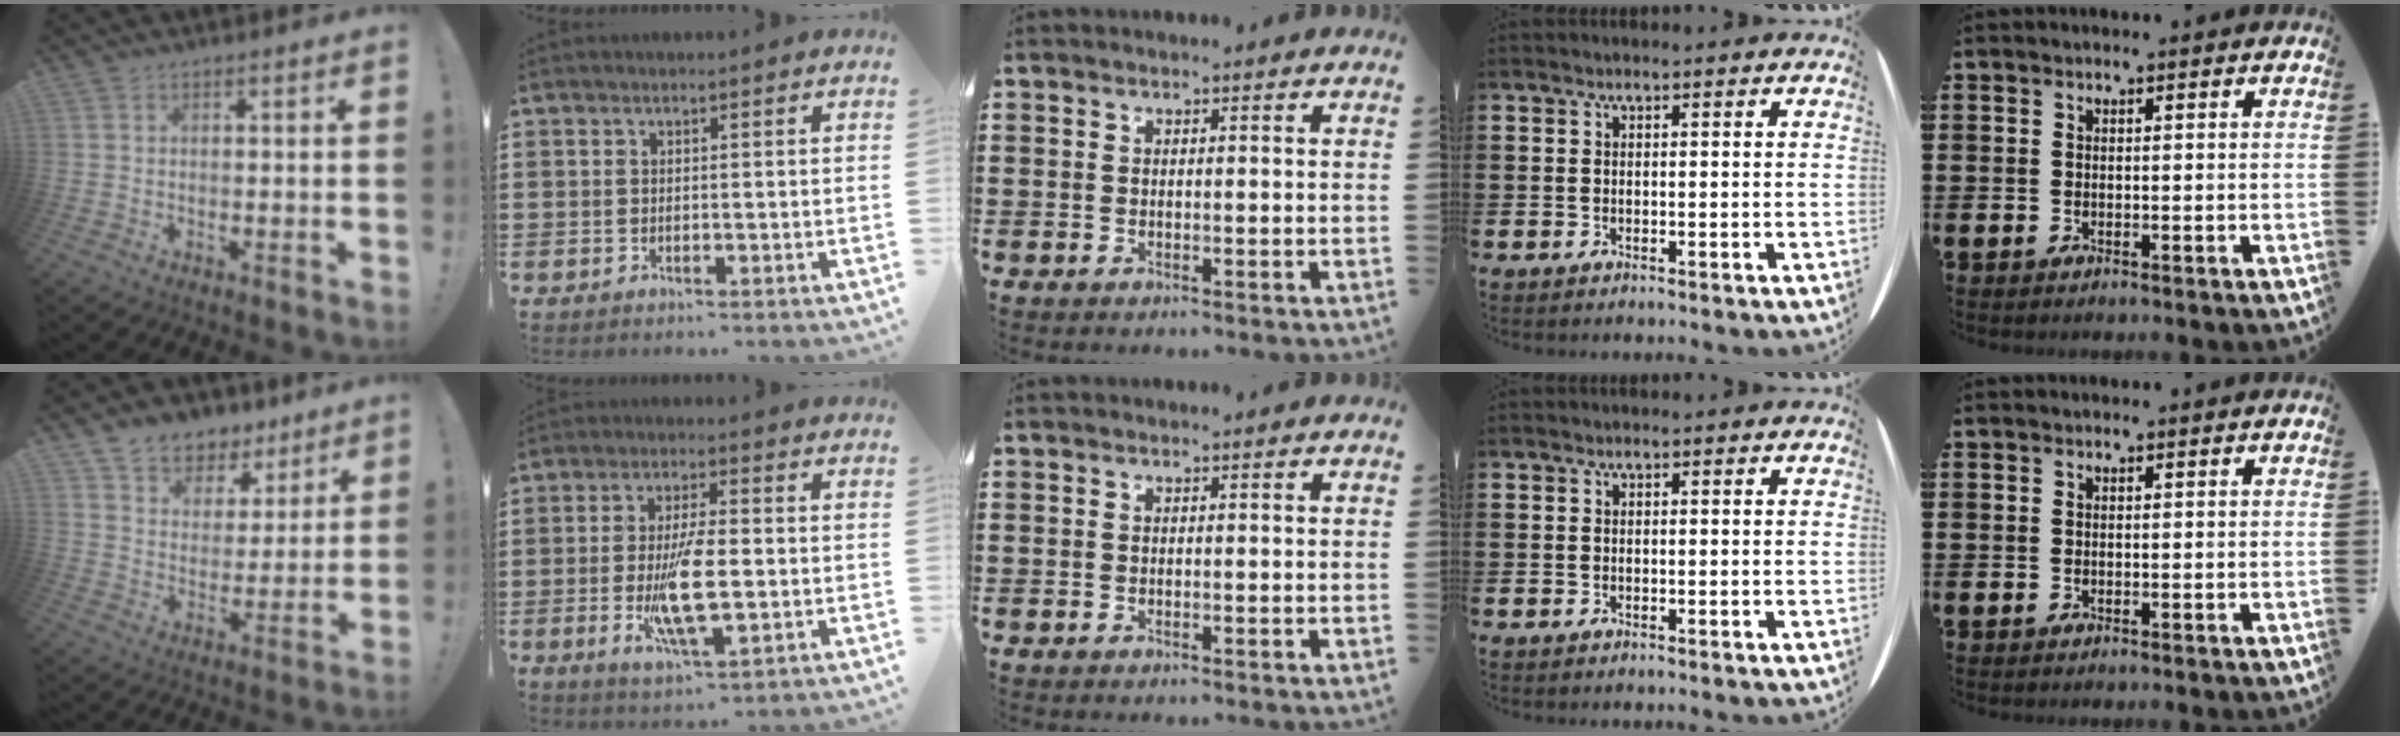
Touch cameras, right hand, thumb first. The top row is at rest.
{"thumb": {"total": 7.4, "force": [5.0, 5.5, 0.8], "torque": [-0.011, -0.043, 0.100]}, "index": {"total": 9.9, "force": [-1.5, 3.1, 9.2], "torque": [-0.187, -0.014, -0.026]}}